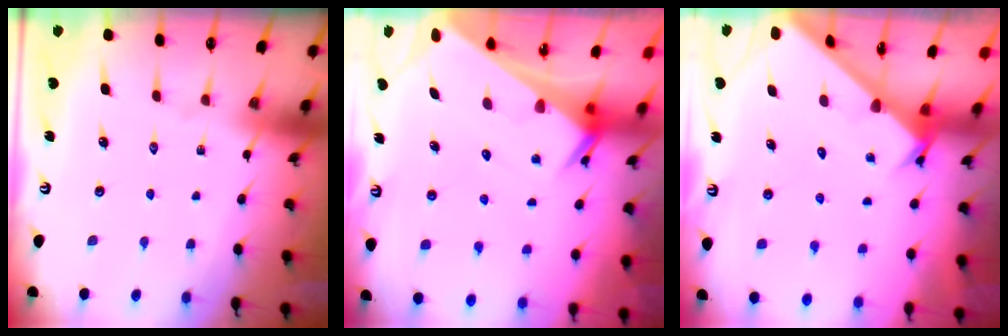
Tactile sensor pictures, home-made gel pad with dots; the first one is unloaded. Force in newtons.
{"total": 3.5, "press": 3.5, "slide": 0.1}
{"total": 2.4, "press": 2.4, "slide": 0.1}